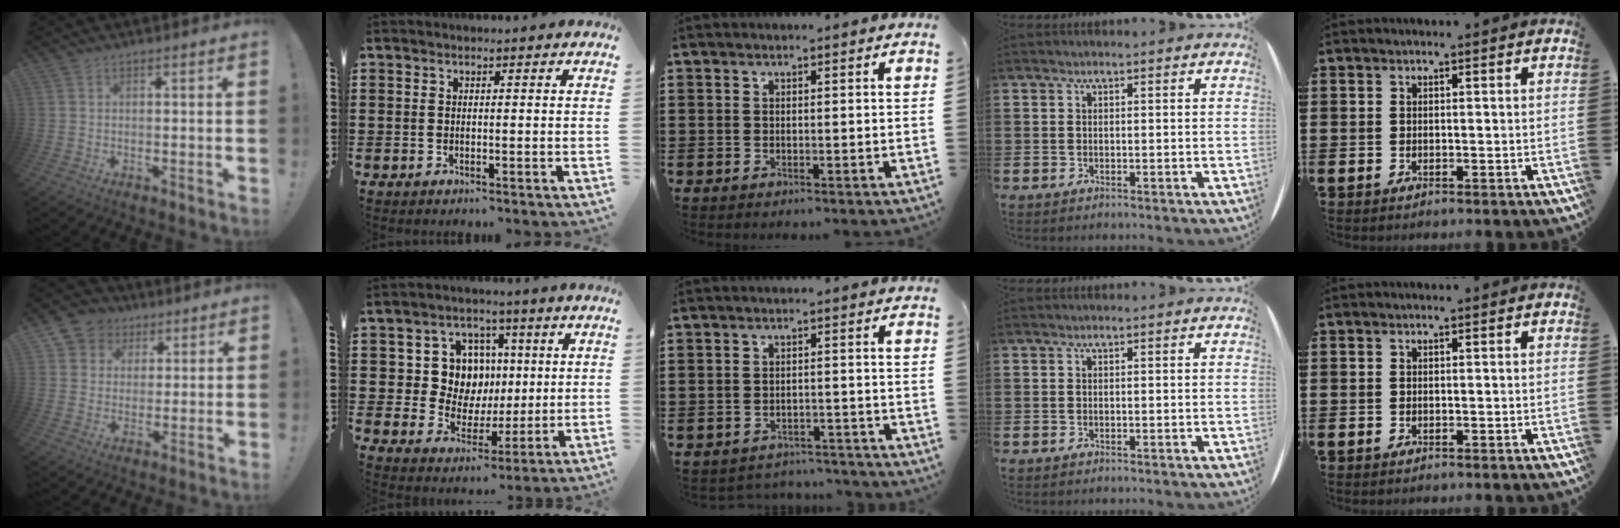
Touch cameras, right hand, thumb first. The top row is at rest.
{"thumb": {"total": 7.4, "force": [2.4, 6.9, 1.3], "torque": [-0.014, -0.014, 0.052]}, "index": {"total": 9.8, "force": [1.9, 8.7, 4.0], "torque": [-0.095, 0.011, 0.041]}, "middle": {"total": 2.7, "force": [-2.7, 0.4, 0.0], "torque": [-0.007, -0.001, -0.057]}}